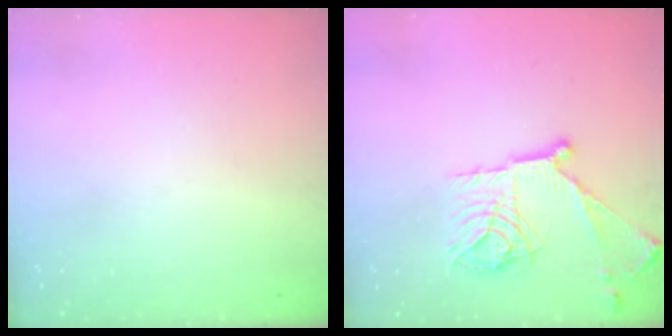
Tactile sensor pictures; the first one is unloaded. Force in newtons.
{"total": 18.2, "press": 18.2, "slide": 1.2}